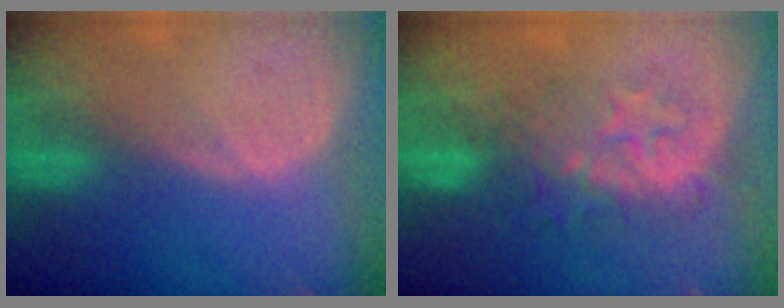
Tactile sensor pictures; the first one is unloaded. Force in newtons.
{"total": 7.9, "press": 7.8, "slide": 1.6}